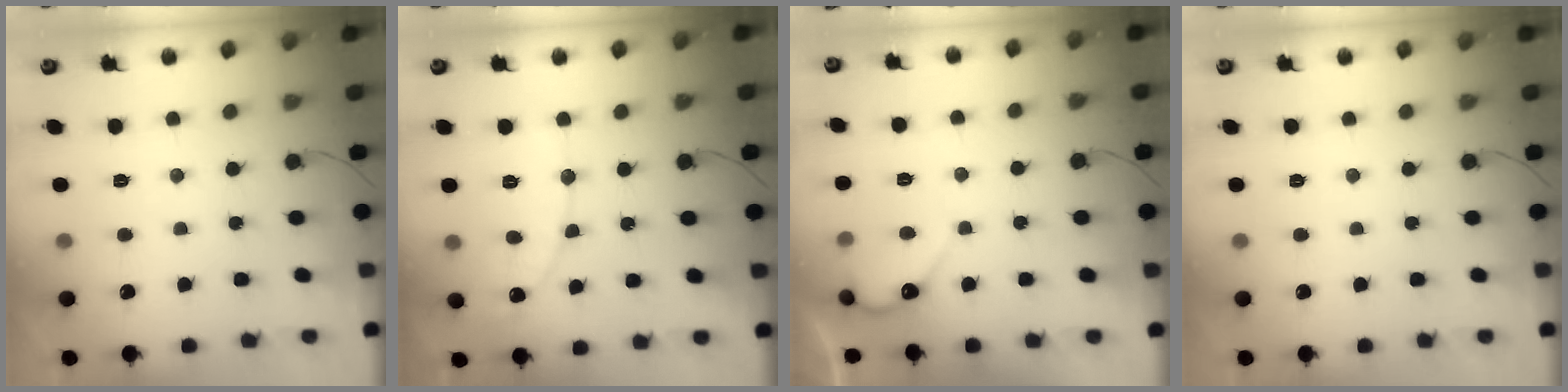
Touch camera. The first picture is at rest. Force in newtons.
{"total": 8.7, "press": 8.7, "slide": 0.7}
{"total": 5.3, "press": 5.2, "slide": 0.5}
{"total": 0.0}